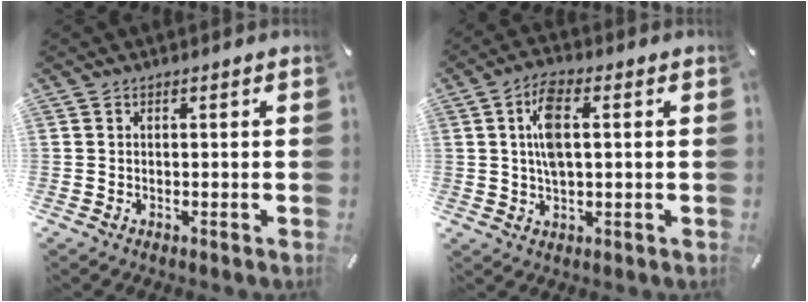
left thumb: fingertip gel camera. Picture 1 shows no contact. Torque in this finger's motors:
{"motor_torque": [0.32, 0.69, 0.88, -0.47, 0.11]}